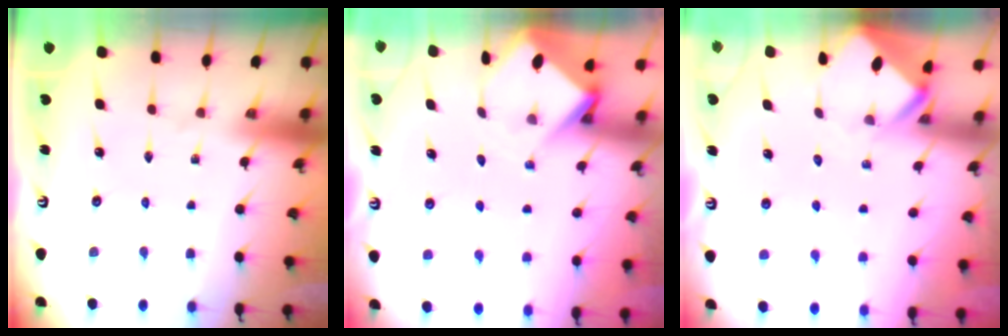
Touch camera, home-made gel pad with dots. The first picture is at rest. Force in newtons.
{"total": 3.7, "press": 3.7, "slide": 0.3}
{"total": 2.8, "press": 2.8, "slide": 0.2}